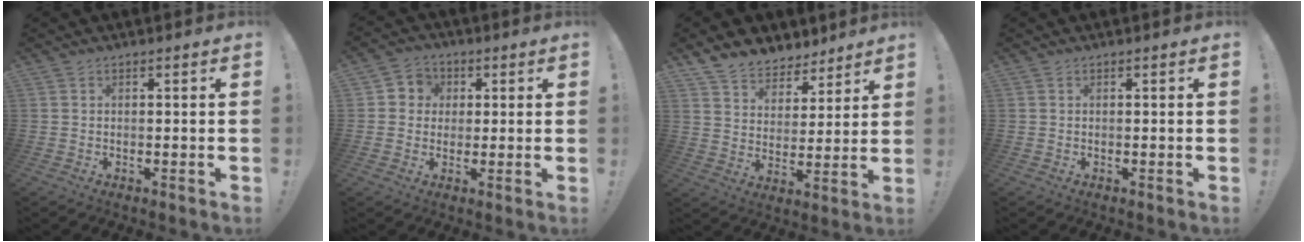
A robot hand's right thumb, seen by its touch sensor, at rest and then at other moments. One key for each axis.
{"total": 5.8, "fx": 0.2, "fy": 5.7, "fz": 1.4, "tx": -0.015, "ty": 0.006, "tz": 0.005}
{"total": 8.4, "fx": 6.9, "fy": 4.6, "fz": 1.2, "tx": -0.025, "ty": -0.058, "tz": 0.134}
{"total": 0.0}